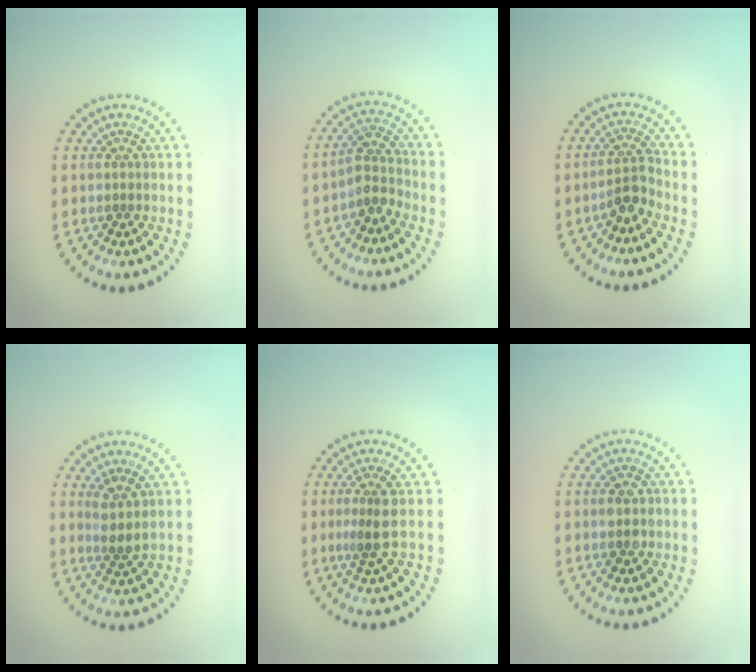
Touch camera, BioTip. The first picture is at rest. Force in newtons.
{"total": 2.5, "press": 2.0, "slide": 1.5}
{"total": 2.4, "press": 1.7, "slide": 1.7}
{"total": 2.1, "press": 1.5, "slide": 1.4}
{"total": 2.4, "press": 1.8, "slide": 1.6}
{"total": 2.4, "press": 2.4, "slide": 0.0}